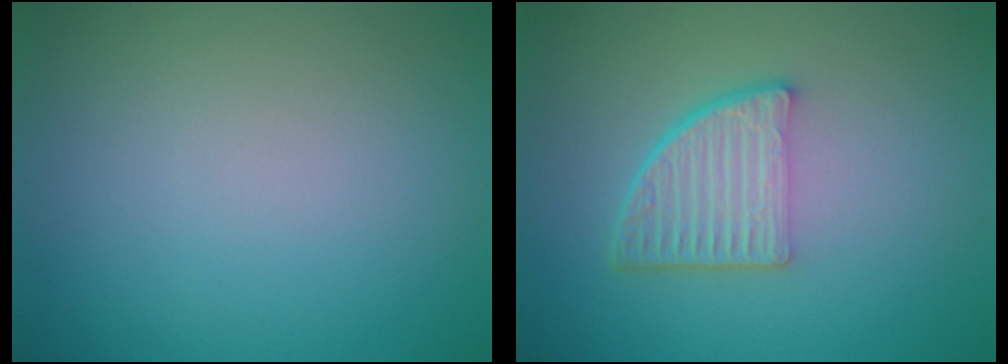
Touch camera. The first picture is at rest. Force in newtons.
{"total": 4.8, "press": 3.4, "slide": 3.5}